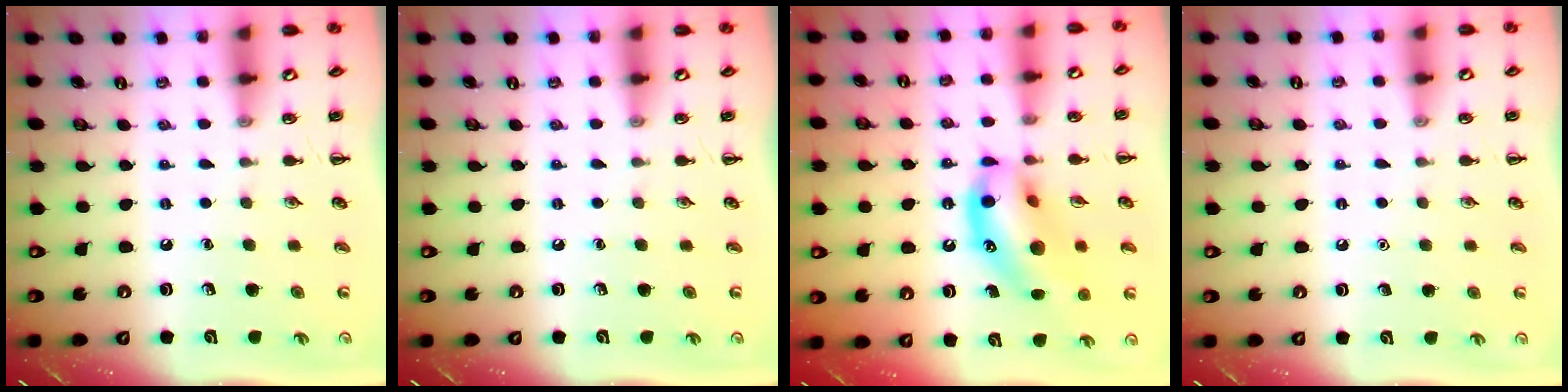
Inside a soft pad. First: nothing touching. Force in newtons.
{"total": 0.0}
{"total": 16.5, "press": 16.1, "slide": 3.6}
{"total": 1.5, "press": 1.5, "slide": 0.1}